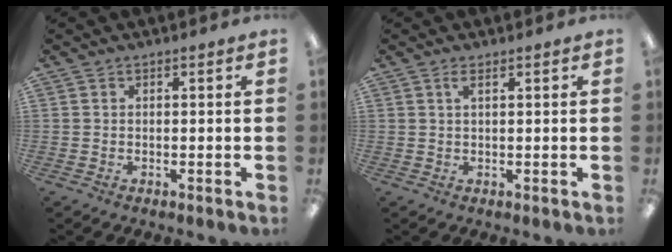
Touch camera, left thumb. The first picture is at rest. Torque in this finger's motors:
{"motor_torque": [0.00, -0.10, -0.10, -0.01, -0.04]}